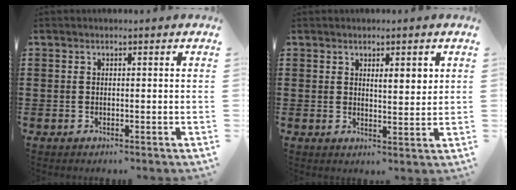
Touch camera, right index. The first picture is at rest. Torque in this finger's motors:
{"motor_torque": [0.21, 0.20, 0.14, 0.03]}